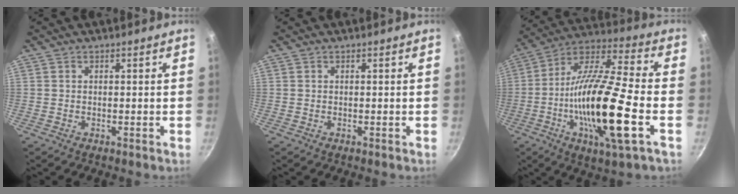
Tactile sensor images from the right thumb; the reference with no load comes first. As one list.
[{"total": 0.0}, {"total": 22.7, "force": [-5.6, 4.7, 21.5], "torque": [-0.391, 0.025, -0.116]}]